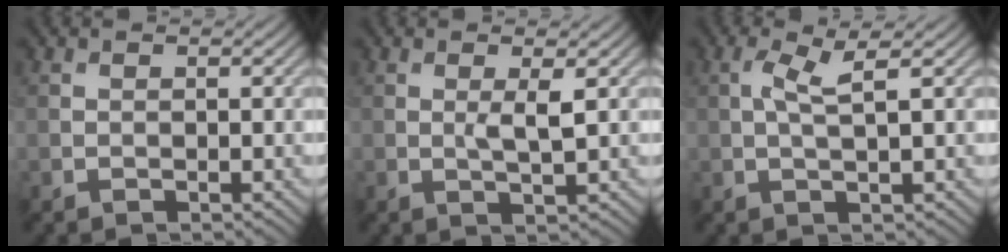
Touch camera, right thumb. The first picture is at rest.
{"total": 2.3, "force": [0.4, 0.2, 2.3], "torque": [-0.048, -0.002, 0.007]}
{"total": 3.3, "force": [0.9, 0.4, 3.1], "torque": [-0.067, 0.008, 0.015]}